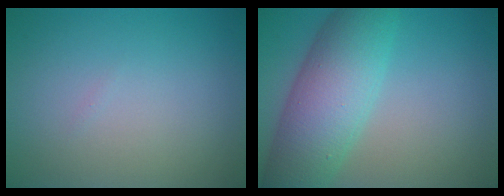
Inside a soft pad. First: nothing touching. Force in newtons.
{"total": 8.6, "press": 8.6, "slide": 0.3}